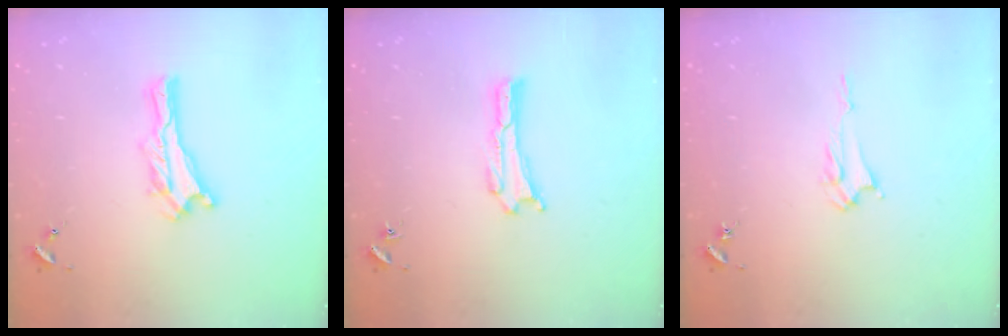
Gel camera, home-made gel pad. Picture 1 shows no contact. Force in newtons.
{"total": 0.0}
{"total": 2.4, "press": 2.4, "slide": 0.3}